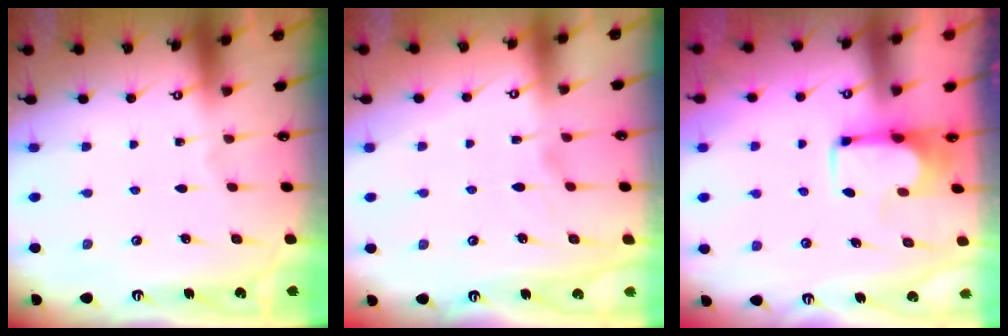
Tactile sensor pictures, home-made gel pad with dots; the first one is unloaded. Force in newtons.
{"total": 0.8, "press": 0.0, "slide": 0.8}
{"total": 3.3, "press": 3.2, "slide": 0.5}